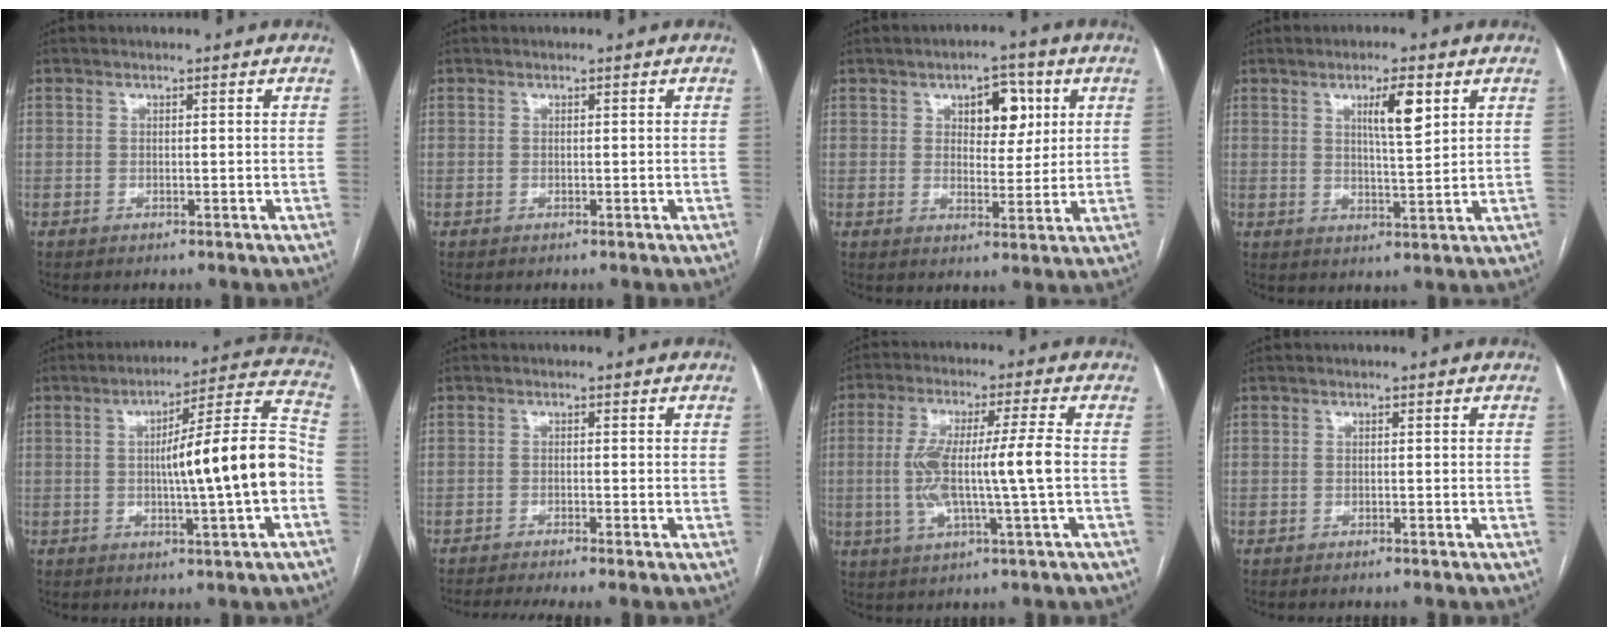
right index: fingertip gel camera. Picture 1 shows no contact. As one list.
[{"total": 0.0}, {"total": 6.9, "force": [2.7, 3.6, 5.2], "torque": [-0.067, 0.011, 0.042]}, {"total": 5.9, "force": [2.7, 0.7, 5.2], "torque": [-0.086, 0.000, 0.045]}, {"total": 15.1, "force": [-1.9, 0.3, 15.0], "torque": [-0.221, 0.021, -0.031]}, {"total": 5.0, "force": [-3.8, -0.1, 3.3], "torque": [-0.052, -0.006, -0.062]}, {"total": 11.0, "force": [-0.7, 0.1, 11.0], "torque": [-0.218, 0.010, -0.013]}, {"total": 0.0}]